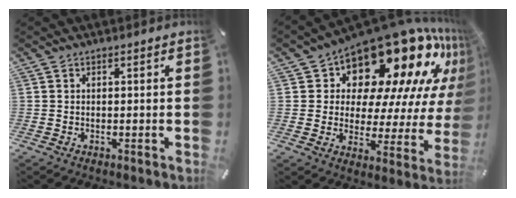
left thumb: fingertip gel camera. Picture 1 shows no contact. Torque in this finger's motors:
{"motor_torque": [2.38, 2.37, 1.59, -1.18, 0.21]}